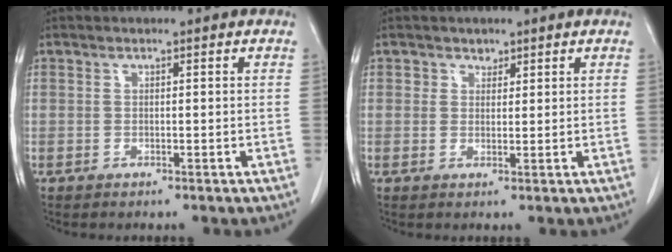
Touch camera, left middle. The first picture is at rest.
{"total": 1.5, "force": [1.0, 1.1, 0.0], "torque": [0.008, -0.005, 0.011]}